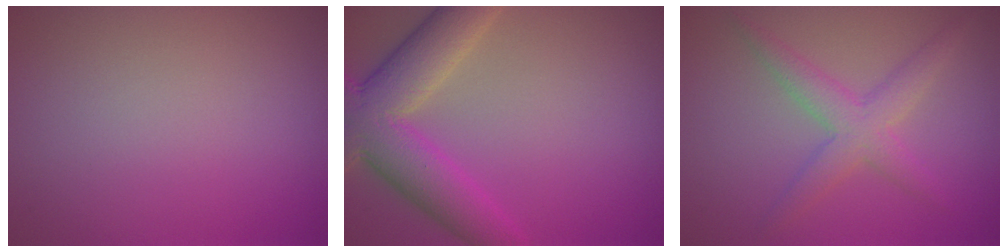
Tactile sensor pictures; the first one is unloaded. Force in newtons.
{"total": 7.5, "press": 7.5, "slide": 0.4}
{"total": 2.3, "press": 2.3, "slide": 0.1}